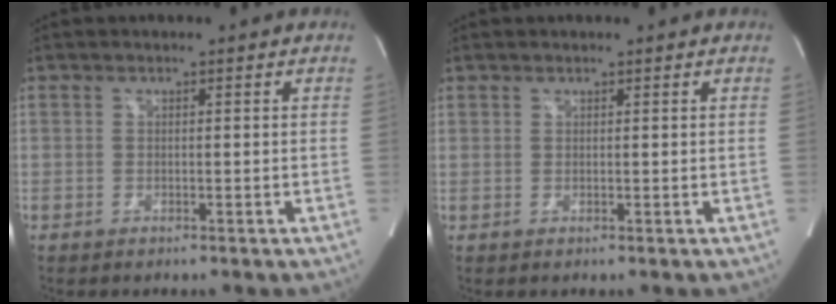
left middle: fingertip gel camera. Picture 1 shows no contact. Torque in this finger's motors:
{"motor_torque": [0.29, -0.33, -0.21, -0.21]}